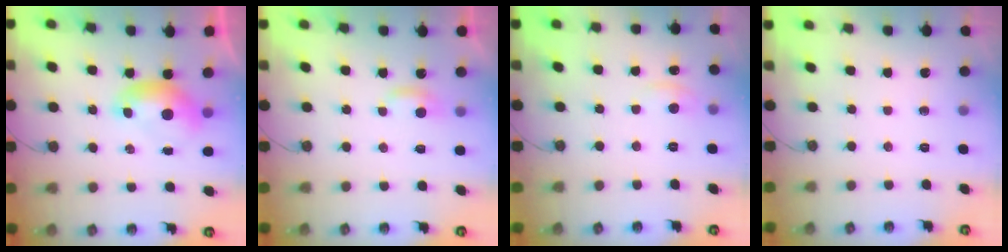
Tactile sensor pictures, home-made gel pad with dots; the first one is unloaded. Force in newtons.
{"total": 2.9, "press": 2.9, "slide": 0.3}
{"total": 0.7, "press": 0.3, "slide": 0.7}
{"total": 0.0}